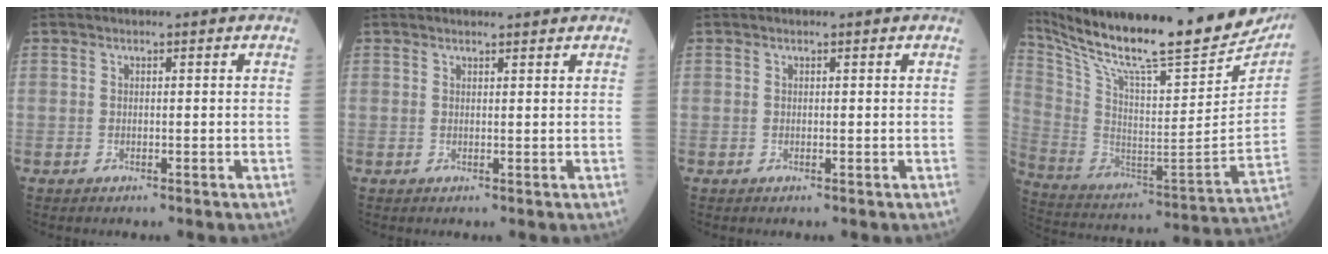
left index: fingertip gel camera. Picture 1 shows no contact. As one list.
[{"total": 2.4, "force": [2.3, 0.2, 0.5], "torque": [-0.011, 0.008, 0.029]}, {"total": 0.0}, {"total": 31.3, "force": [27.5, 4.8, 14.2], "torque": [-0.275, -0.089, 0.405]}]